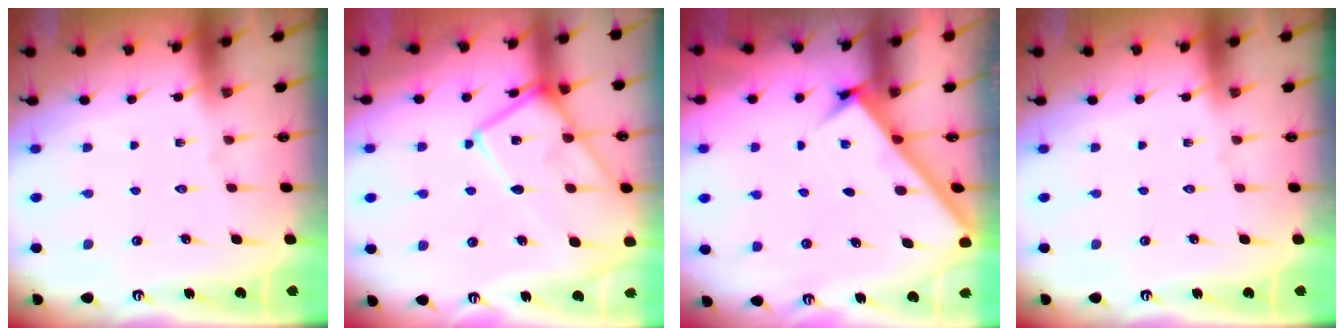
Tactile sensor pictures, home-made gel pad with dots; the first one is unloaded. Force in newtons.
{"total": 14.9, "press": 14.8, "slide": 1.4}
{"total": 2.9, "press": 2.9, "slide": 0.1}
{"total": 0.0}